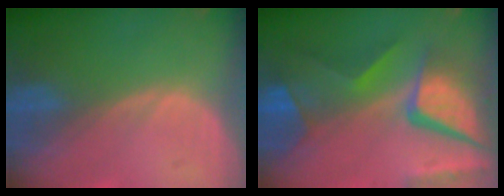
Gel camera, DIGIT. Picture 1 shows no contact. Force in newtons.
{"total": 11.9, "press": 9.8, "slide": 6.8}